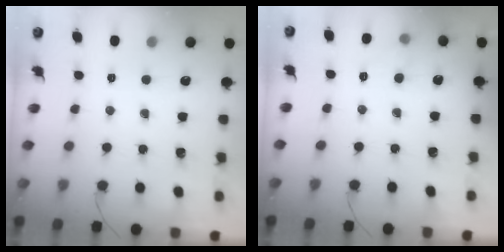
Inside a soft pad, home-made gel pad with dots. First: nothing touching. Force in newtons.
{"total": 5.1, "press": 4.7, "slide": 2.0}